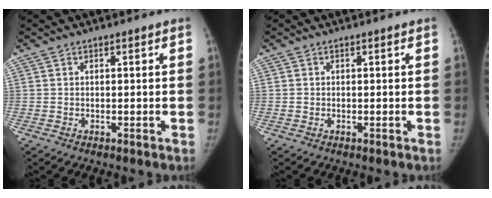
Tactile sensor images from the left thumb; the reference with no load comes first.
{"total": 0.0}